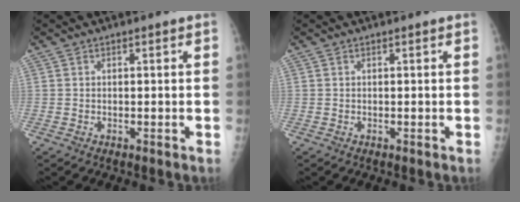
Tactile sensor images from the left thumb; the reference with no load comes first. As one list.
[{"total": 0.0}]